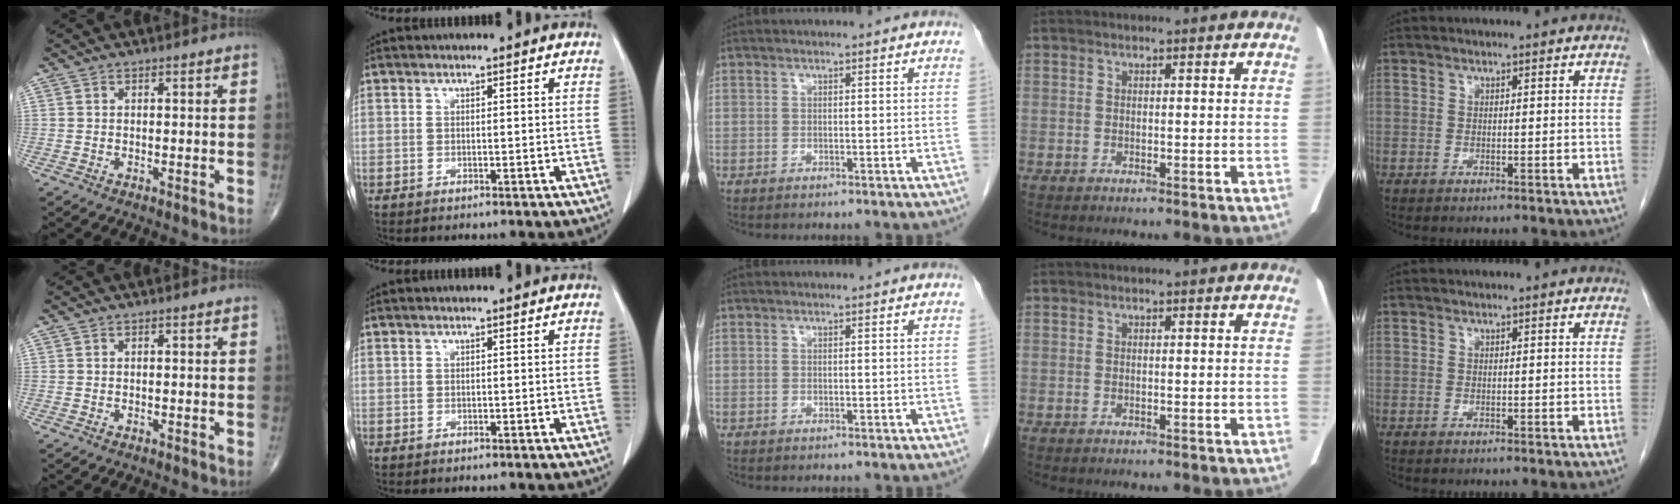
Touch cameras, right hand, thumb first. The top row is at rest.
{}